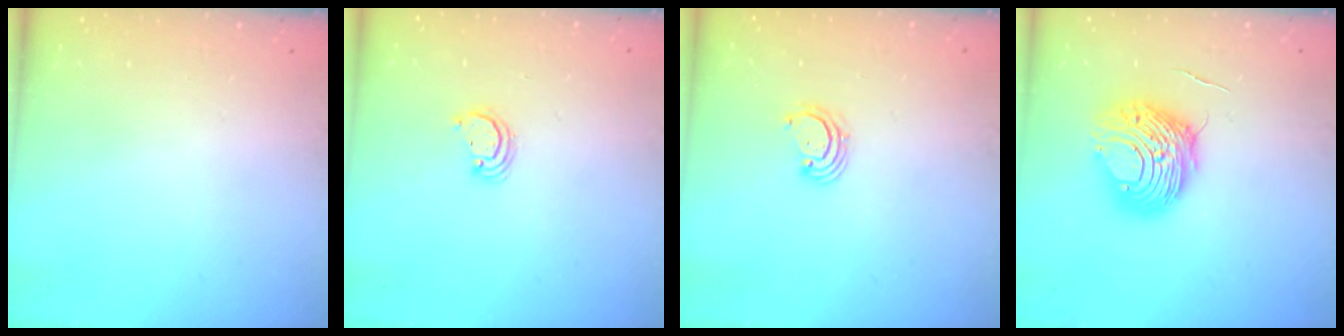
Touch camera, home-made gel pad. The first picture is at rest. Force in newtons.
{"total": 2.8, "press": 2.8, "slide": 0.2}
{"total": 2.8, "press": 2.8, "slide": 0.3}
{"total": 9.6, "press": 9.6, "slide": 0.8}